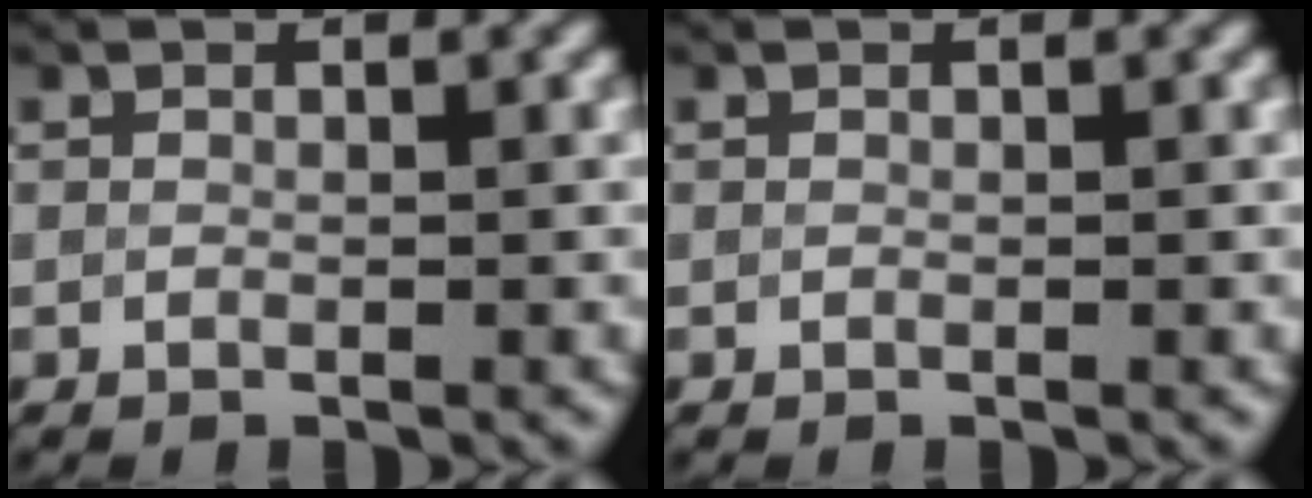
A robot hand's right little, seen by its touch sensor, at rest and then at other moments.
{"total": 0.0}